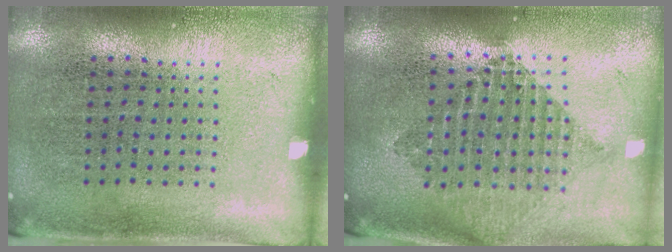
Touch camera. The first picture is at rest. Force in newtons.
{"total": 2.1, "press": 1.7, "slide": 1.2}